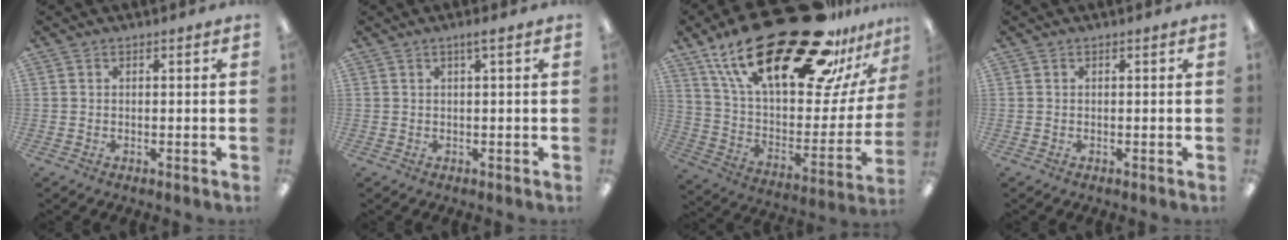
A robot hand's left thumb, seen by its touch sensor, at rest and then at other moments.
{"total": 1.7, "force": [0.8, 0.1, 1.5], "torque": [-0.031, 0.001, 0.013]}
{"total": 35.3, "force": [22.3, 14.3, 23.3], "torque": [-0.338, -0.144, 0.410]}
{"total": 0.0}